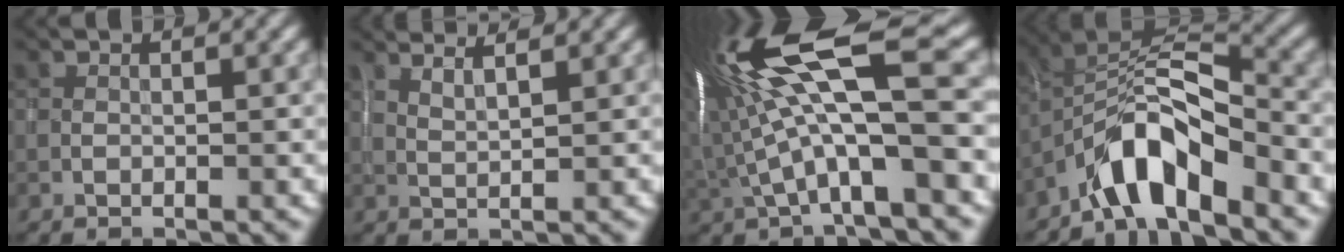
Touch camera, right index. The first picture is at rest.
{"total": 3.6, "force": [3.0, 1.0, 1.8], "torque": [-0.024, 0.023, 0.024]}
{"total": 14.4, "force": [1.3, 3.9, 13.8], "torque": [-0.262, 0.025, 0.027]}
{"total": 6.8, "force": [-4.2, 2.3, 4.9], "torque": [-0.075, 0.009, -0.080]}